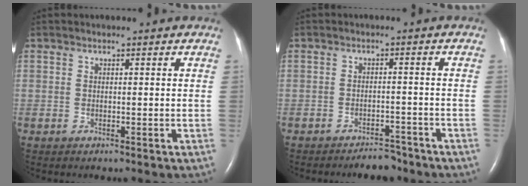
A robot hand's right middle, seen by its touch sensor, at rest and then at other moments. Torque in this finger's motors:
{"motor_torque": [-0.51, -0.04, 0.05, 0.00]}